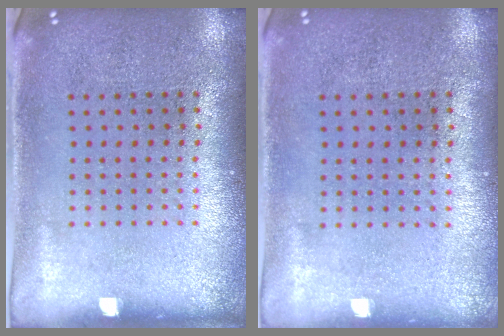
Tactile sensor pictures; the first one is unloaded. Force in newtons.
{"total": 0.0}